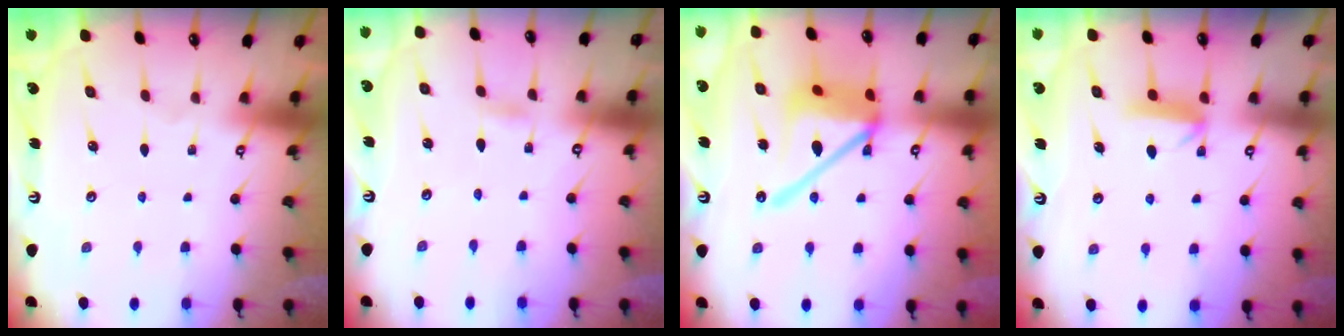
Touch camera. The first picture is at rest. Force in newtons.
{"total": 2.1, "press": 2.1, "slide": 0.2}
{"total": 17.1, "press": 17.0, "slide": 1.9}
{"total": 6.2, "press": 6.2, "slide": 0.6}